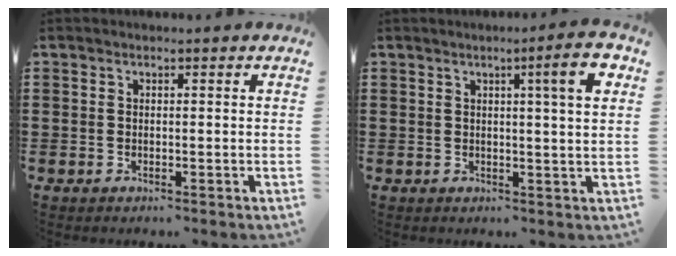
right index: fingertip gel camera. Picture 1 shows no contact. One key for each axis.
{"total": 7.0, "fx": 2.6, "fy": 0.2, "fz": 6.5, "tx": -0.103, "ty": -0.006, "tz": 0.035}